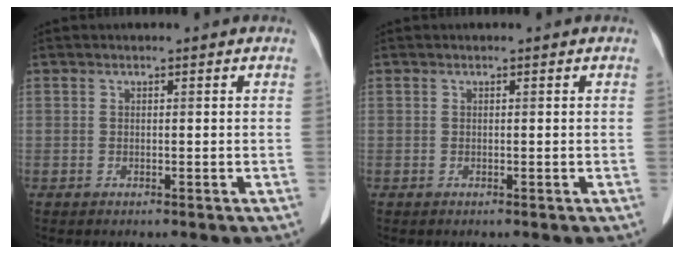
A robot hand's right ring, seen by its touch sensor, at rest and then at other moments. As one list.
[{"total": 0.0}]